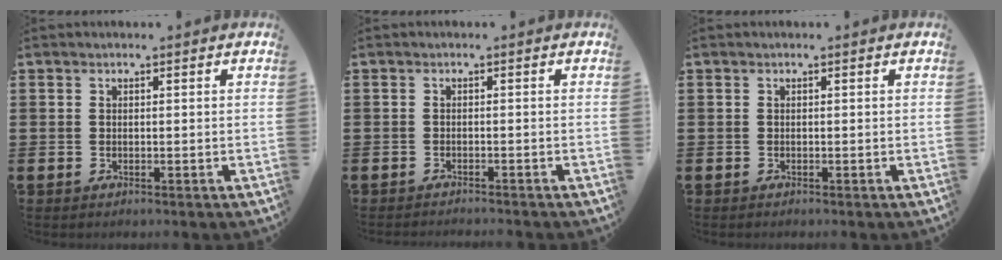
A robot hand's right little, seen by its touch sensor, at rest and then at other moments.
{"total": 0.8, "force": [-0.8, -0.1, 0.0], "torque": [0.000, -0.001, -0.016]}
{"total": 0.0}